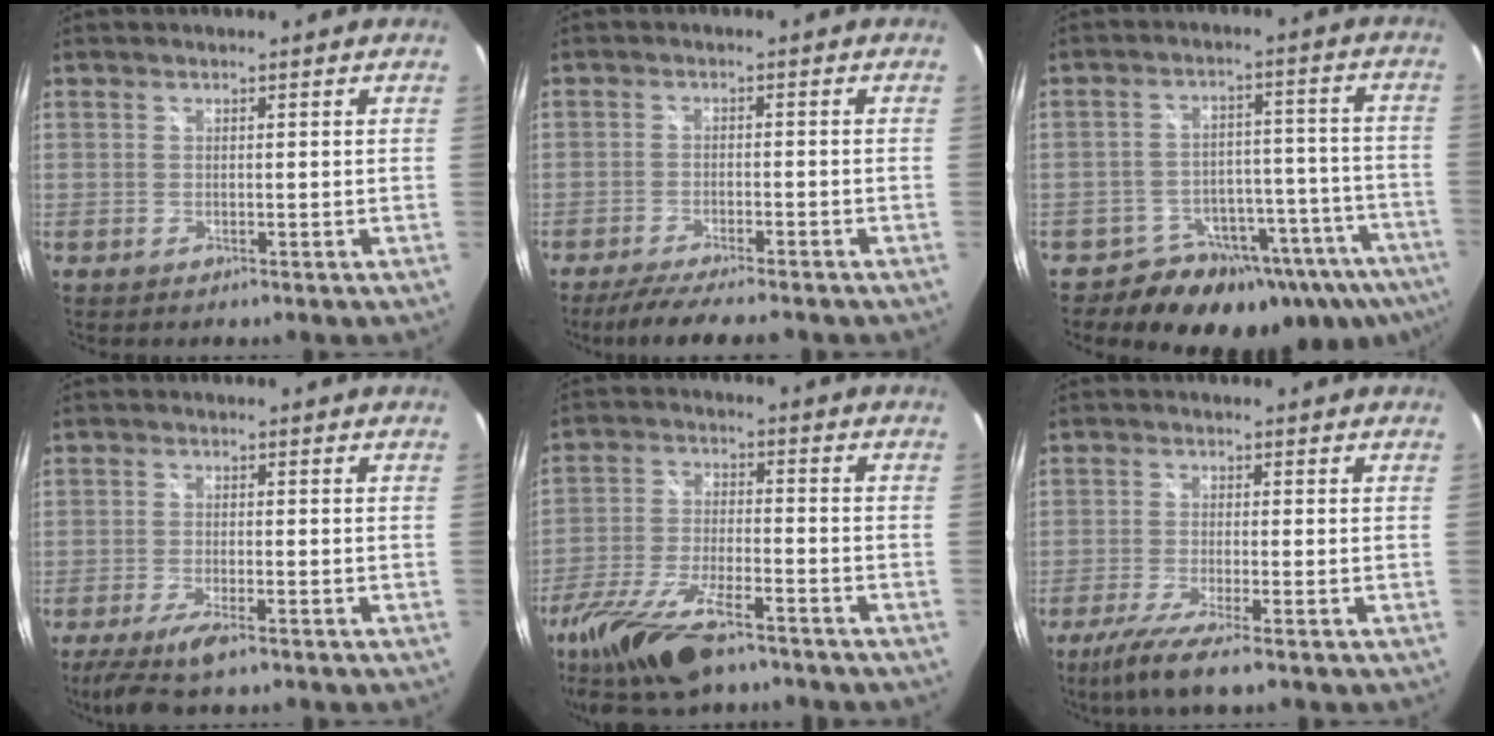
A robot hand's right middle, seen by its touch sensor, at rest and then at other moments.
{"total": 8.4, "force": [-7.2, 1.0, 4.2], "torque": [-0.098, -0.018, -0.117]}
{"total": 18.4, "force": [-13.1, 10.4, 7.7], "torque": [-0.125, 0.016, -0.162]}
{"total": 7.3, "force": [-5.2, 1.4, 4.9], "torque": [-0.113, -0.022, -0.095]}
{"total": 16.5, "force": [-11.9, 5.2, 10.2], "torque": [-0.224, -0.036, -0.221]}
{"total": 6.9, "force": [-4.7, -0.3, 5.0], "torque": [-0.118, -0.027, -0.088]}